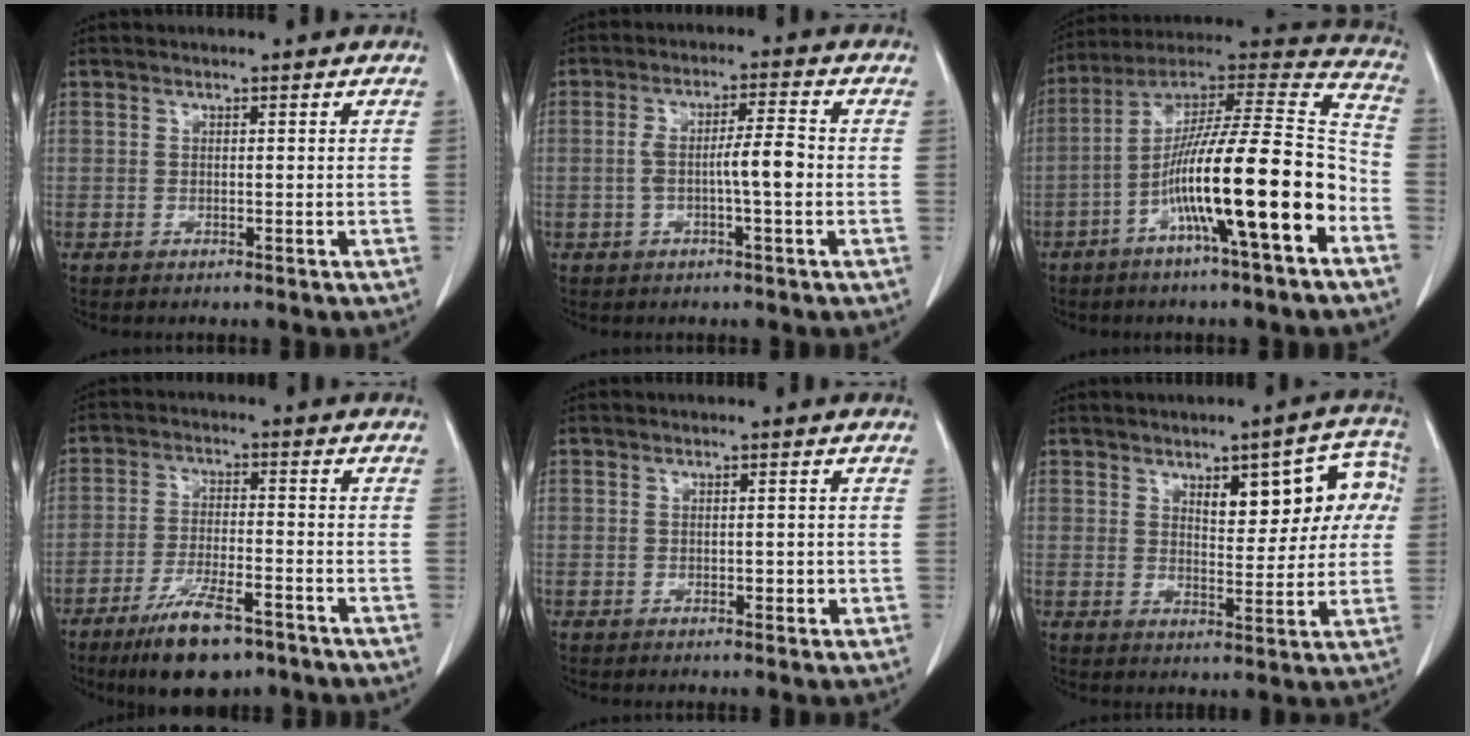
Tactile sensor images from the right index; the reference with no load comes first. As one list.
[{"total": 5.5, "force": [-0.9, 0.5, 5.4], "torque": [-0.100, 0.015, -0.012]}, {"total": 20.6, "force": [-7.4, 1.1, 19.2], "torque": [-0.310, 0.008, -0.129]}, {"total": 10.1, "force": [-6.8, 2.5, 7.0], "torque": [-0.130, -0.016, -0.113]}, {"total": 1.3, "force": [-0.2, 0.9, 1.0], "torque": [-0.012, 0.001, 0.001]}, {"total": 10.6, "force": [3.3, 4.0, 9.2], "torque": [-0.107, 0.029, 0.045]}]